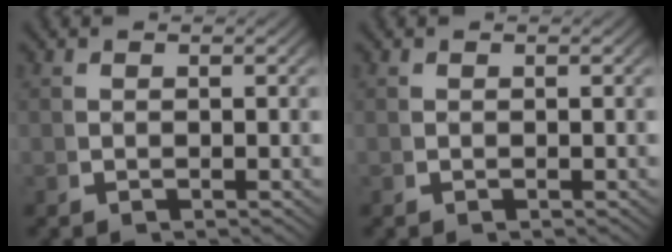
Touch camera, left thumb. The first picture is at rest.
{"total": 0.0}